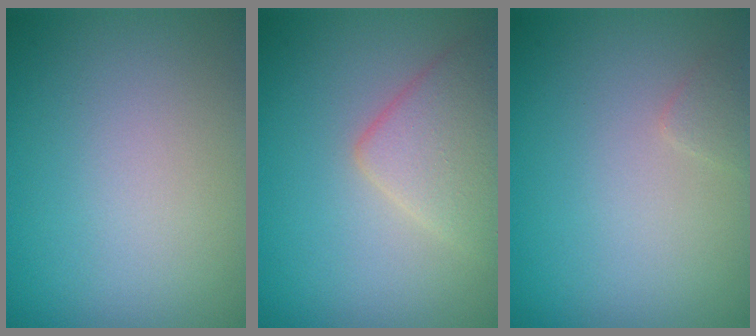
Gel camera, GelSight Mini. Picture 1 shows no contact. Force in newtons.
{"total": 3.8, "press": 3.8, "slide": 0.1}
{"total": 0.8, "press": 0.7, "slide": 0.1}